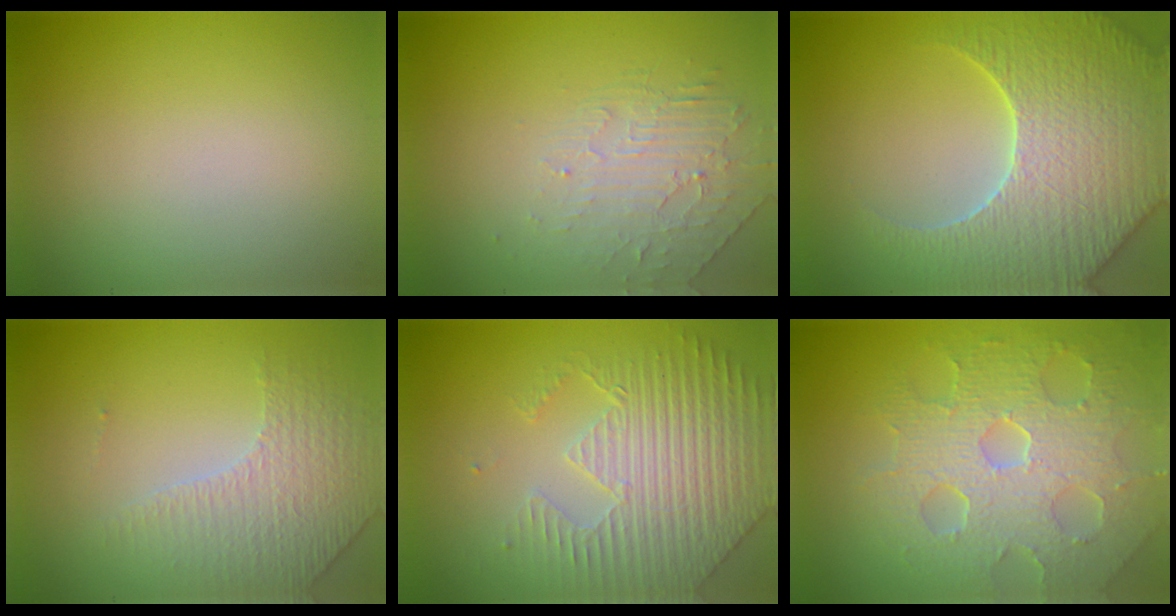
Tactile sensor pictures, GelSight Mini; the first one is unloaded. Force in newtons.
{"total": 2.1, "press": 1.2, "slide": 1.7}
{"total": 7.5, "press": 7.2, "slide": 2.1}
{"total": 4.3, "press": 2.9, "slide": 3.2}
{"total": 4.3, "press": 4.1, "slide": 1.1}
{"total": 8.3, "press": 5.7, "slide": 6.0}